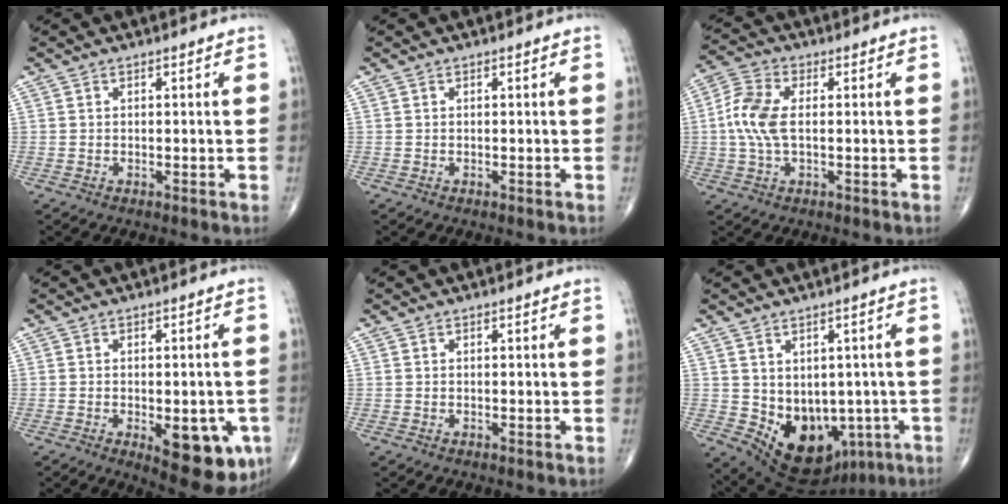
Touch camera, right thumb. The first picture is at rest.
{"total": 0.0}
{"total": 7.9, "force": [0.3, 4.1, 6.8], "torque": [-0.160, 0.016, 0.000]}
{"total": 12.5, "force": [-4.3, 5.2, 10.5], "torque": [-0.108, -0.005, -0.042]}
{"total": 0.0}
{"total": 13.5, "force": [-3.7, 9.9, 8.5], "torque": [-0.084, 0.005, -0.023]}